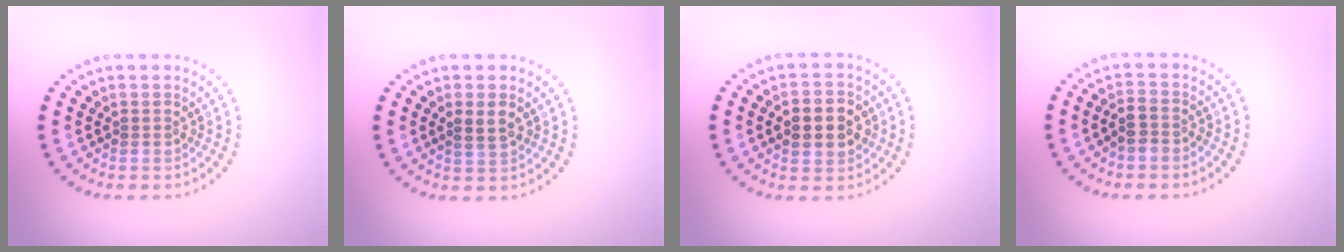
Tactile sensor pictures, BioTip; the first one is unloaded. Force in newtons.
{"total": 1.8, "press": 1.8, "slide": 0.4}
{"total": 4.6, "press": 4.6, "slide": 0.4}
{"total": 1.9, "press": 1.7, "slide": 0.9}